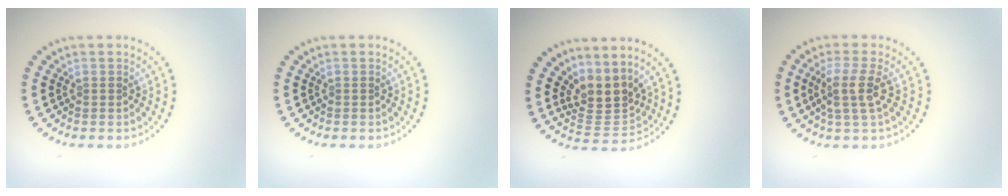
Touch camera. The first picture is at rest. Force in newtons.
{"total": 0.0}
{"total": 3.5, "press": 2.6, "slide": 2.4}
{"total": 3.0, "press": 2.4, "slide": 1.8}